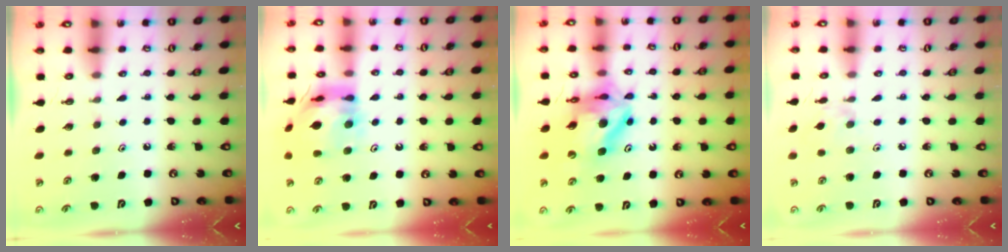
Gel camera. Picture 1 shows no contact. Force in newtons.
{"total": 15.0, "press": 14.9, "slide": 1.7}
{"total": 14.5, "press": 14.4, "slide": 1.6}
{"total": 2.4, "press": 2.4, "slide": 0.4}